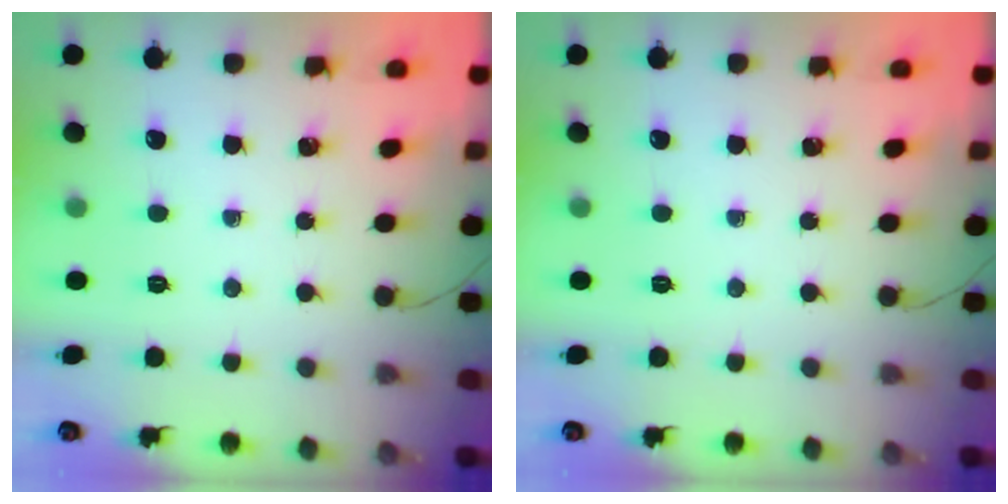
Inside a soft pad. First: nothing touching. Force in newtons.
{"total": 0.0}